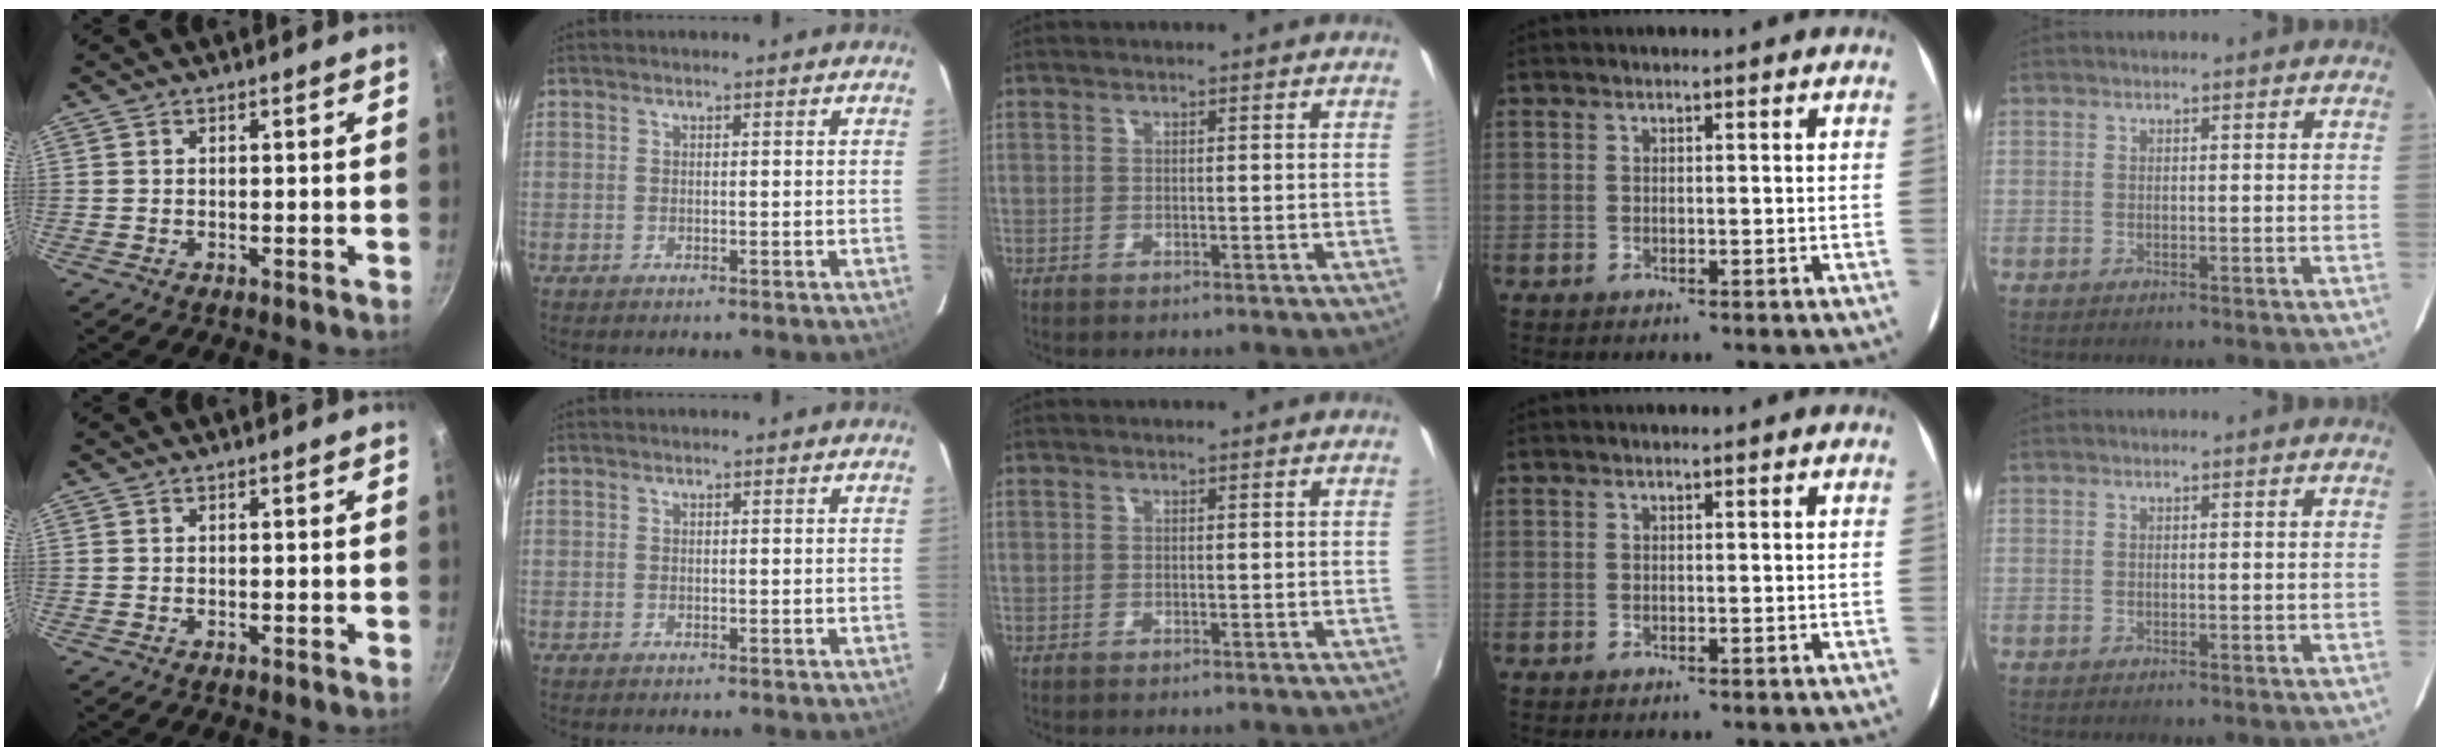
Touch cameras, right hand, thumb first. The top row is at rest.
{}